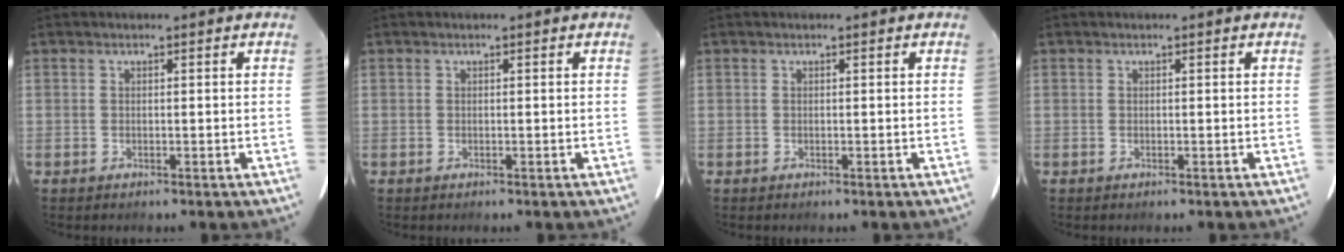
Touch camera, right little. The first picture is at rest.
{"total": 0.0}
{"total": 0.0}
{"total": 0.0}